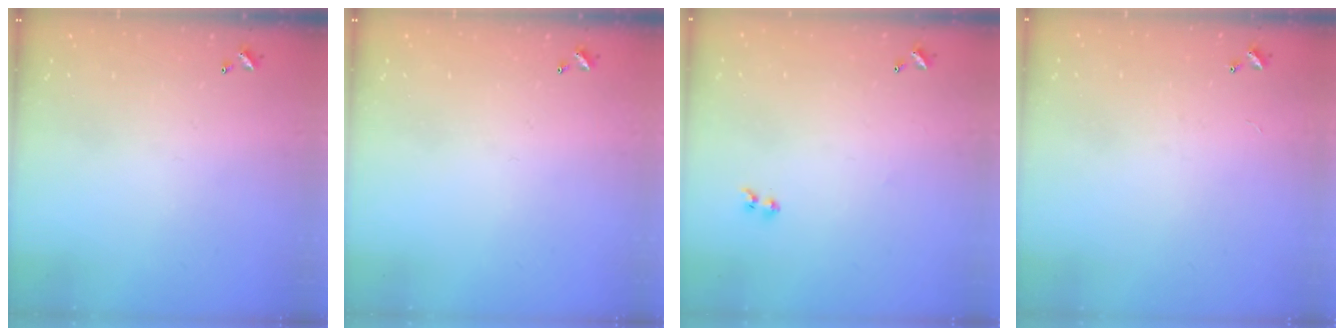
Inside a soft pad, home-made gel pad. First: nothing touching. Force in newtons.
{"total": 0.0}
{"total": 2.0, "press": 1.7, "slide": 1.0}
{"total": 2.4, "press": 2.4, "slide": 0.3}